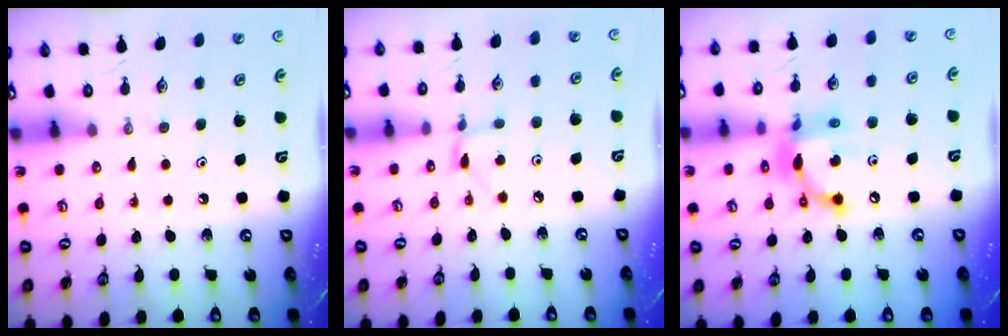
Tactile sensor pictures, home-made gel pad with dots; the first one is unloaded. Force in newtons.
{"total": 3.0, "press": 3.0, "slide": 0.1}
{"total": 13.6, "press": 13.6, "slide": 0.7}